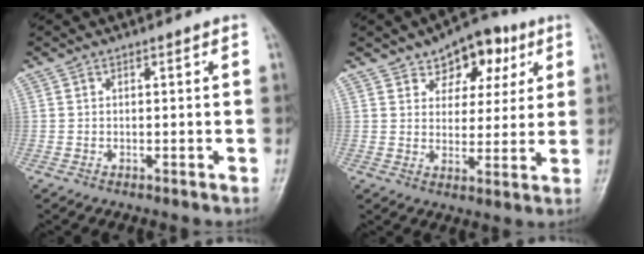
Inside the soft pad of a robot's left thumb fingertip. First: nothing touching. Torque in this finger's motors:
{"motor_torque": [0.03, 0.26, 0.13, -0.21, 0.11]}